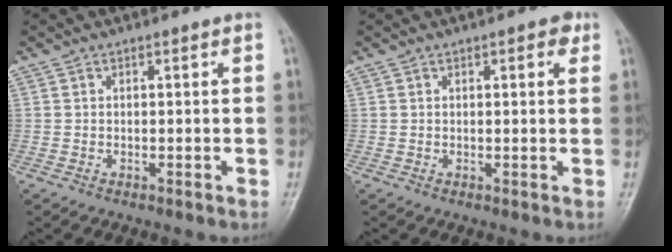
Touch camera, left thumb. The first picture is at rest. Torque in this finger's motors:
{"motor_torque": [-0.15, -0.05, 0.02, 0.03, 0.08]}